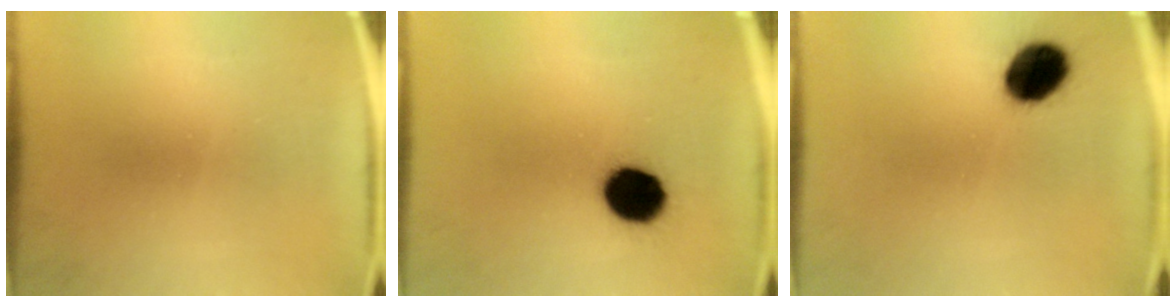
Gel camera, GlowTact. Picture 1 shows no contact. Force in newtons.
{"total": 11.0}
{"total": 10.1}